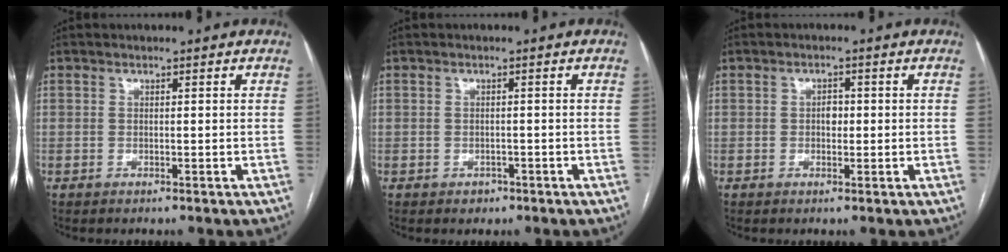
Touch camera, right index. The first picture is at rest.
{"total": 1.3, "force": [-0.8, 1.0, 0.3], "torque": [-0.005, 0.003, -0.008]}
{"total": 1.7, "force": [-0.1, 1.0, 1.4], "torque": [-0.020, 0.003, -0.002]}